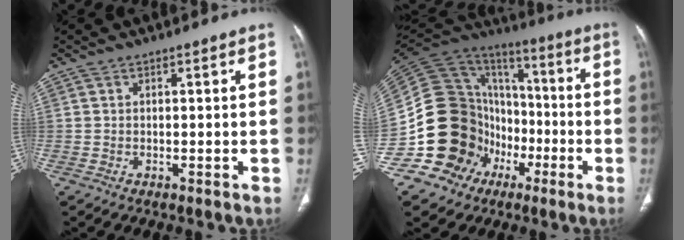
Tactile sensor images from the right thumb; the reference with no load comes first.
{"total": 24.6, "force": [-6.9, 20.8, 11.1], "torque": [-0.177, 0.098, -0.109]}